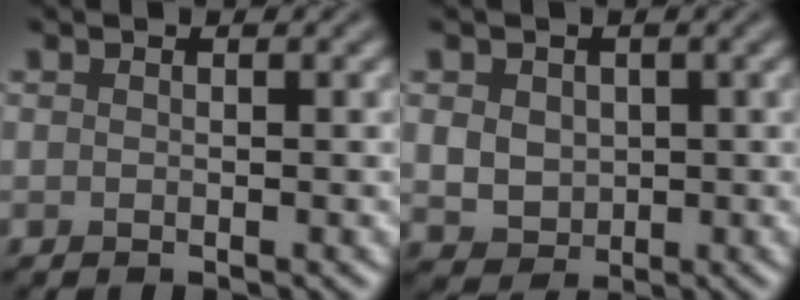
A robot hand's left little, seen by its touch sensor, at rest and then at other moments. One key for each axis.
{"total": 3.3, "fx": 0.5, "fy": 2.8, "fz": 1.7, "tx": -0.041, "ty": 0.003, "tz": 0.008}